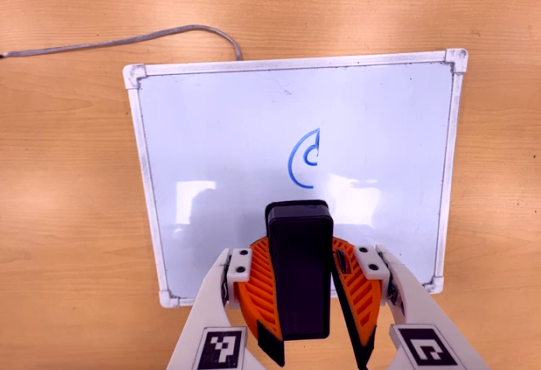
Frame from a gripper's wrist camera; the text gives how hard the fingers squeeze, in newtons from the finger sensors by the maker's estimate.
{"total": 10.9, "left": 10.4, "right": 11.4}